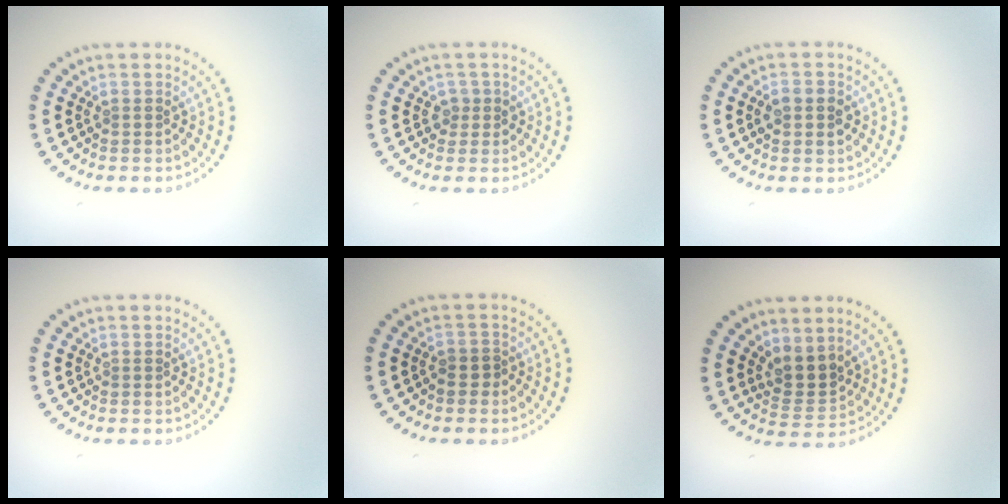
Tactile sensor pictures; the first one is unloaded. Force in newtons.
{"total": 1.3, "press": 1.0, "slide": 0.7}
{"total": 2.8, "press": 2.8, "slide": 0.1}
{"total": 0.0}
{"total": 1.0, "press": 0.8, "slide": 0.7}
{"total": 2.7, "press": 2.2, "slide": 1.7}